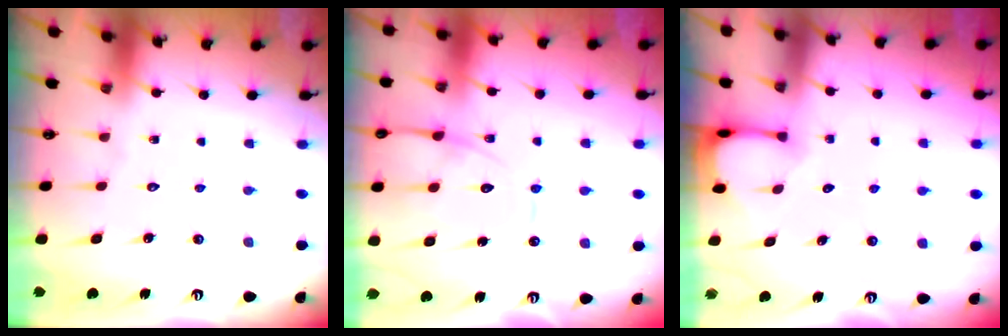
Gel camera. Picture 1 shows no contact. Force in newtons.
{"total": 14.0, "press": 13.9, "slide": 1.5}
{"total": 2.3, "press": 2.3, "slide": 0.4}